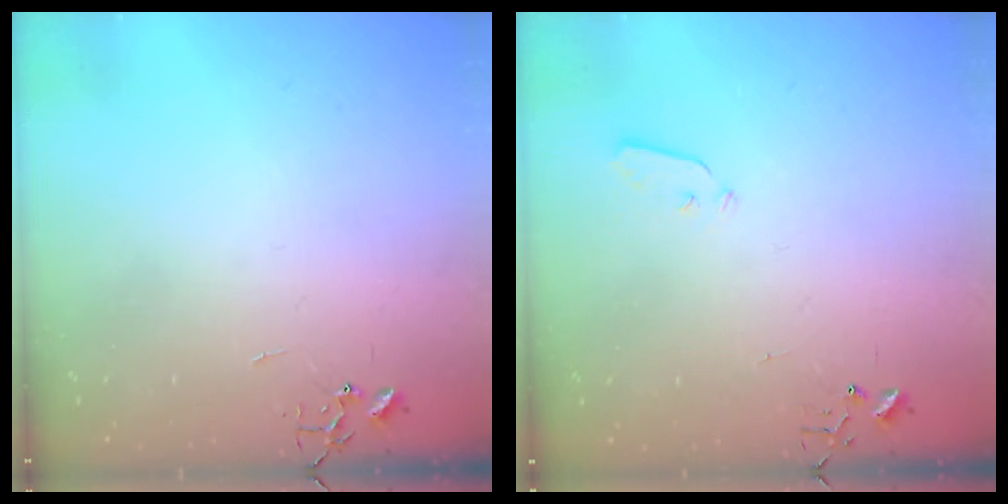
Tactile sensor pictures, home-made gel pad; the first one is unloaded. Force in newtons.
{"total": 3.8, "press": 3.8, "slide": 0.1}